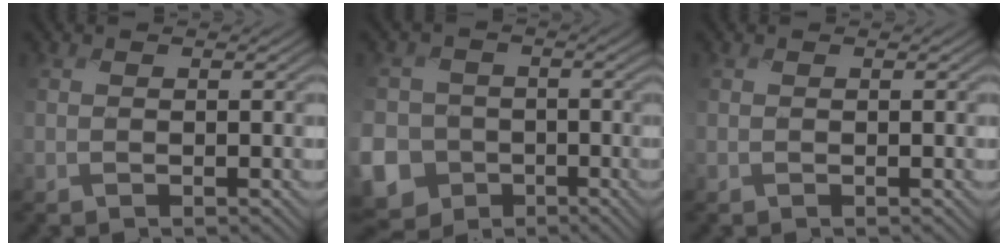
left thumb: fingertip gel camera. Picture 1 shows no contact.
{"total": 15.5, "force": [-5.6, 14.2, 2.8], "torque": [-0.138, -0.047, -0.118]}
{"total": 0.0}